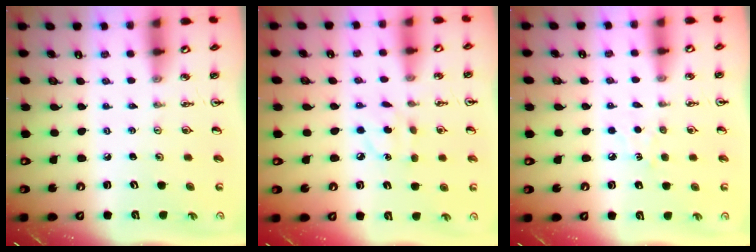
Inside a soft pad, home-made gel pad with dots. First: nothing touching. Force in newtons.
{"total": 4.1, "press": 4.1, "slide": 0.6}
{"total": 5.6, "press": 5.5, "slide": 0.7}